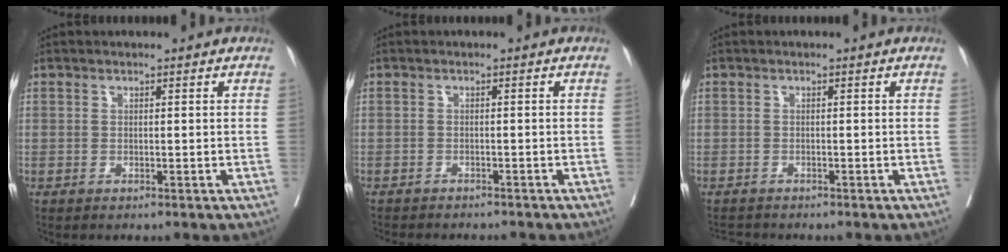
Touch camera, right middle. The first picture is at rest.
{"total": 6.6, "force": [-6.1, 1.4, 2.2], "torque": [-0.028, -0.005, -0.079]}
{"total": 1.3, "force": [-1.3, 0.1, -0.2], "torque": [-0.001, -0.009, -0.023]}